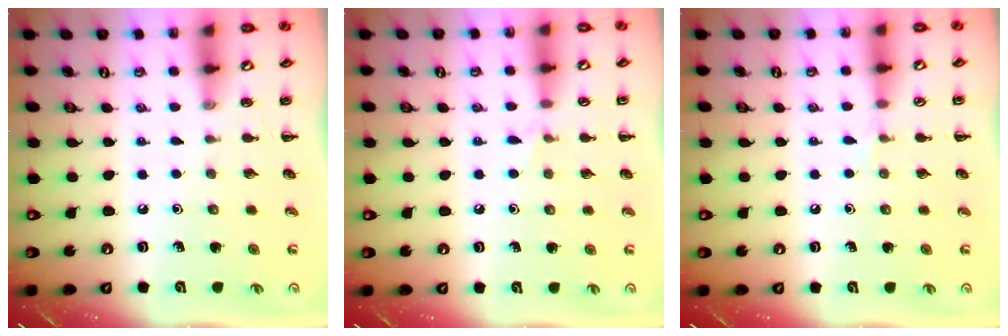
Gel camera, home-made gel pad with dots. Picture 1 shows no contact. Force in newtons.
{"total": 3.7, "press": 3.6, "slide": 1.1}
{"total": 3.4, "press": 3.2, "slide": 1.3}